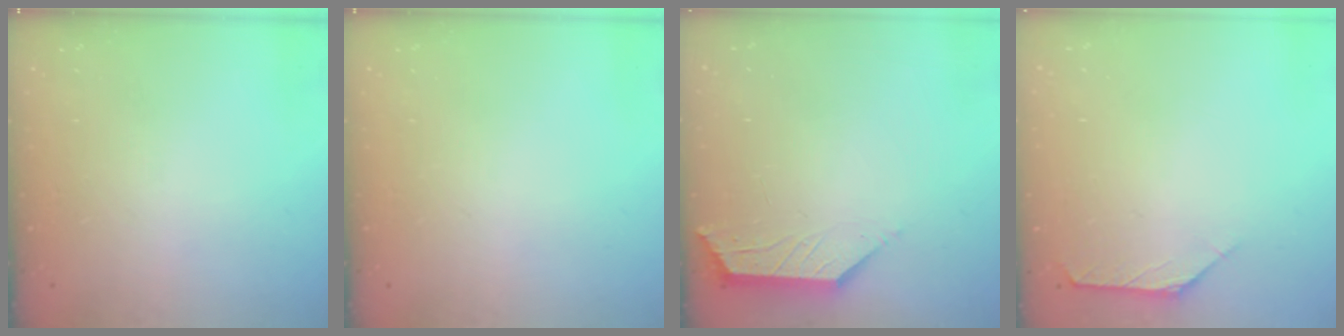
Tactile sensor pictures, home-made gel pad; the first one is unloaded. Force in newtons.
{"total": 0.0}
{"total": 1.9, "press": 1.9, "slide": 0.4}
{"total": 1.6, "press": 1.5, "slide": 0.4}